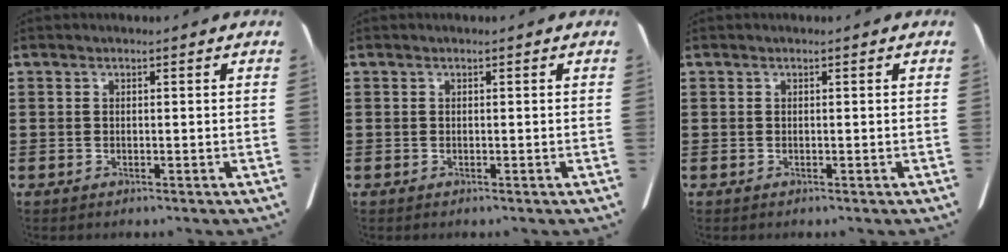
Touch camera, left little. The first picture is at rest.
{"total": 0.0}
{"total": 0.0}